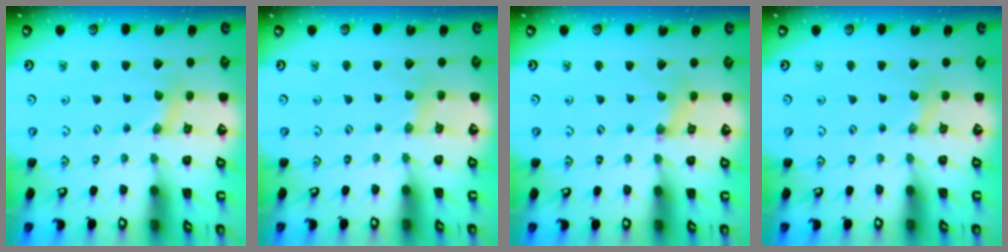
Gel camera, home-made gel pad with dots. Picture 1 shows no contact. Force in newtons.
{"total": 1.0, "press": 0.9, "slide": 0.3}
{"total": 0.8, "press": 0.7, "slide": 0.3}
{"total": 0.7, "press": 0.7, "slide": 0.1}